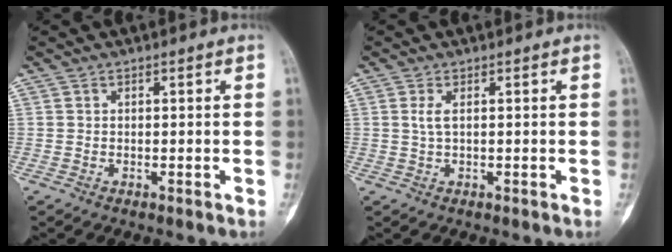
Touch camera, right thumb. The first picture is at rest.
{"total": 1.7, "force": [0.4, 0.7, 1.6], "torque": [-0.033, 0.002, 0.011]}